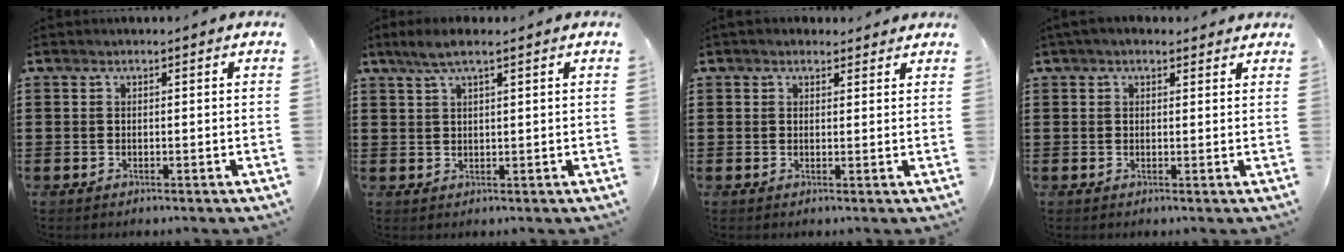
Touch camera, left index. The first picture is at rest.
{"total": 3.6, "force": [2.4, 0.5, 2.6], "torque": [-0.055, 0.003, 0.043]}
{"total": 1.8, "force": [1.6, 0.7, 0.2], "torque": [-0.008, 0.006, 0.031]}
{"total": 2.2, "force": [1.7, 0.9, 1.0], "torque": [-0.024, 0.008, 0.032]}